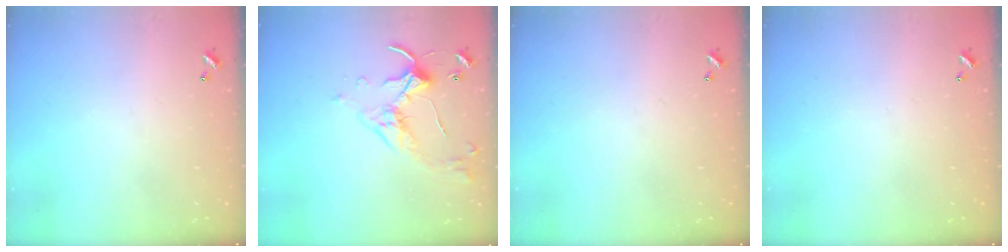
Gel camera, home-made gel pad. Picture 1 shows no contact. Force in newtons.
{"total": 4.9, "press": 4.9, "slide": 0.6}
{"total": 0.0}
{"total": 0.0}